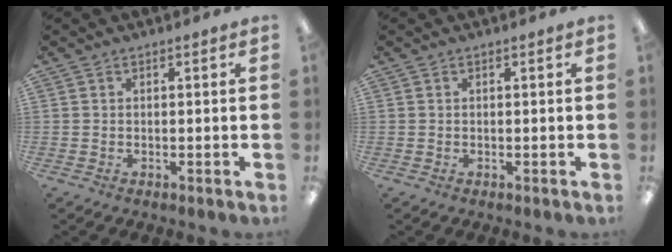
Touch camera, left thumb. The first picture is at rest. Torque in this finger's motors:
{"motor_torque": [0.09, 0.07, -0.20, 0.10, 0.00]}